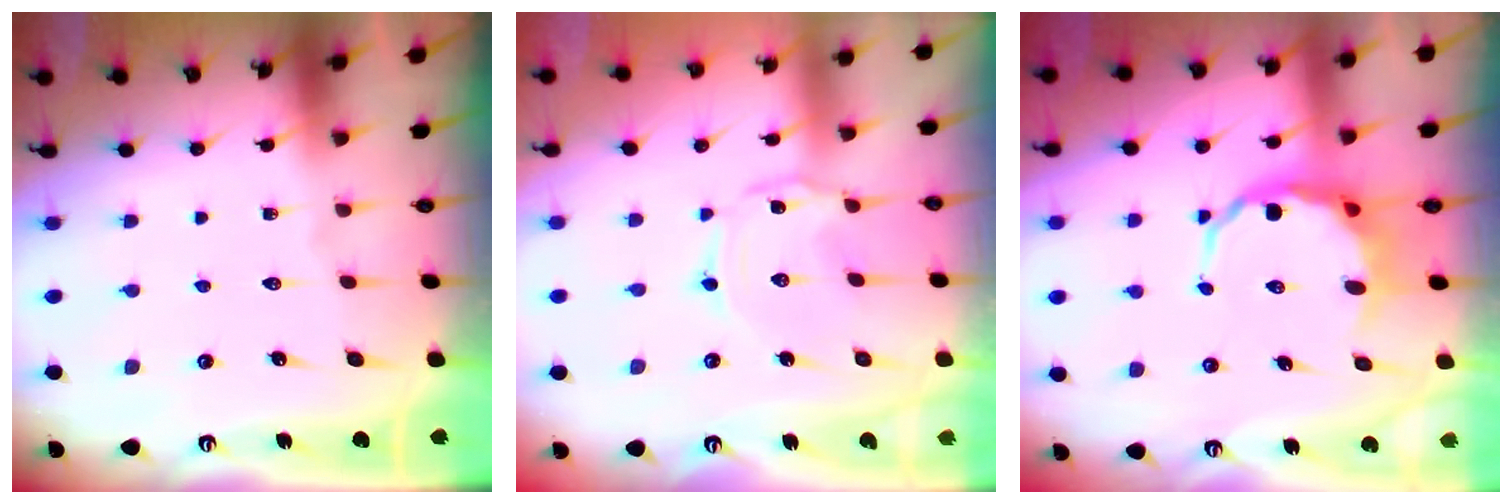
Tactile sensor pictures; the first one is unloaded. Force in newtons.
{"total": 1.7, "press": 1.7, "slide": 0.2}
{"total": 7.2, "press": 6.9, "slide": 1.8}